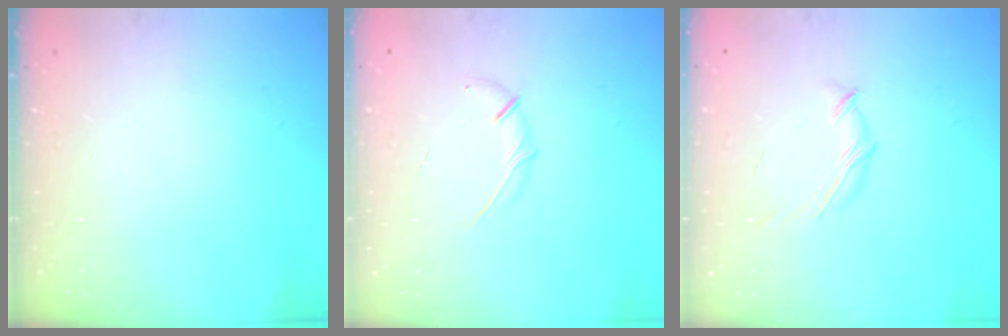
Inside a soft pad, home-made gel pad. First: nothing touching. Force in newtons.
{"total": 5.6, "press": 5.6, "slide": 0.7}
{"total": 6.6, "press": 6.5, "slide": 1.3}